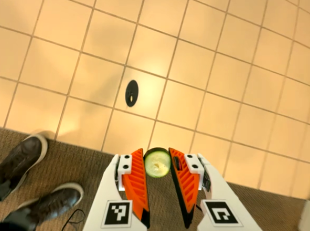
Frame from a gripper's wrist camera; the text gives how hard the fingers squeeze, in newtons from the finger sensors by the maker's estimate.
{"total": 6.3, "left": 6.1, "right": 6.5}